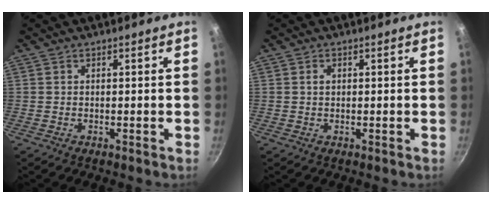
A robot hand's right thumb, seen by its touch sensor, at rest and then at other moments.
{"total": 1.0, "force": [0.2, 0.7, 0.6], "torque": [-0.007, 0.004, 0.005]}